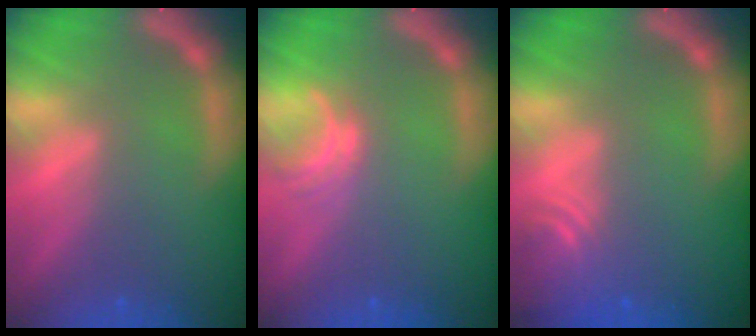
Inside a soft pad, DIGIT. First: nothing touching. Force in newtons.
{"total": 2.0}
{"total": 4.0}